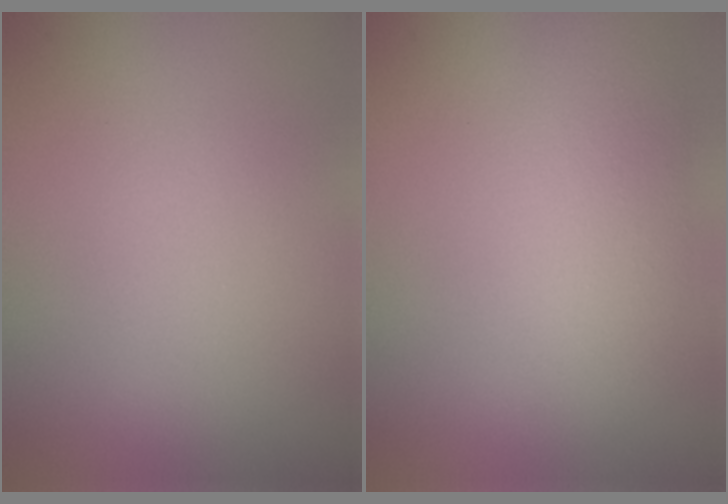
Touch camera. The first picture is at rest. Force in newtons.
{"total": 4.0, "press": 4.0, "slide": 0.2}